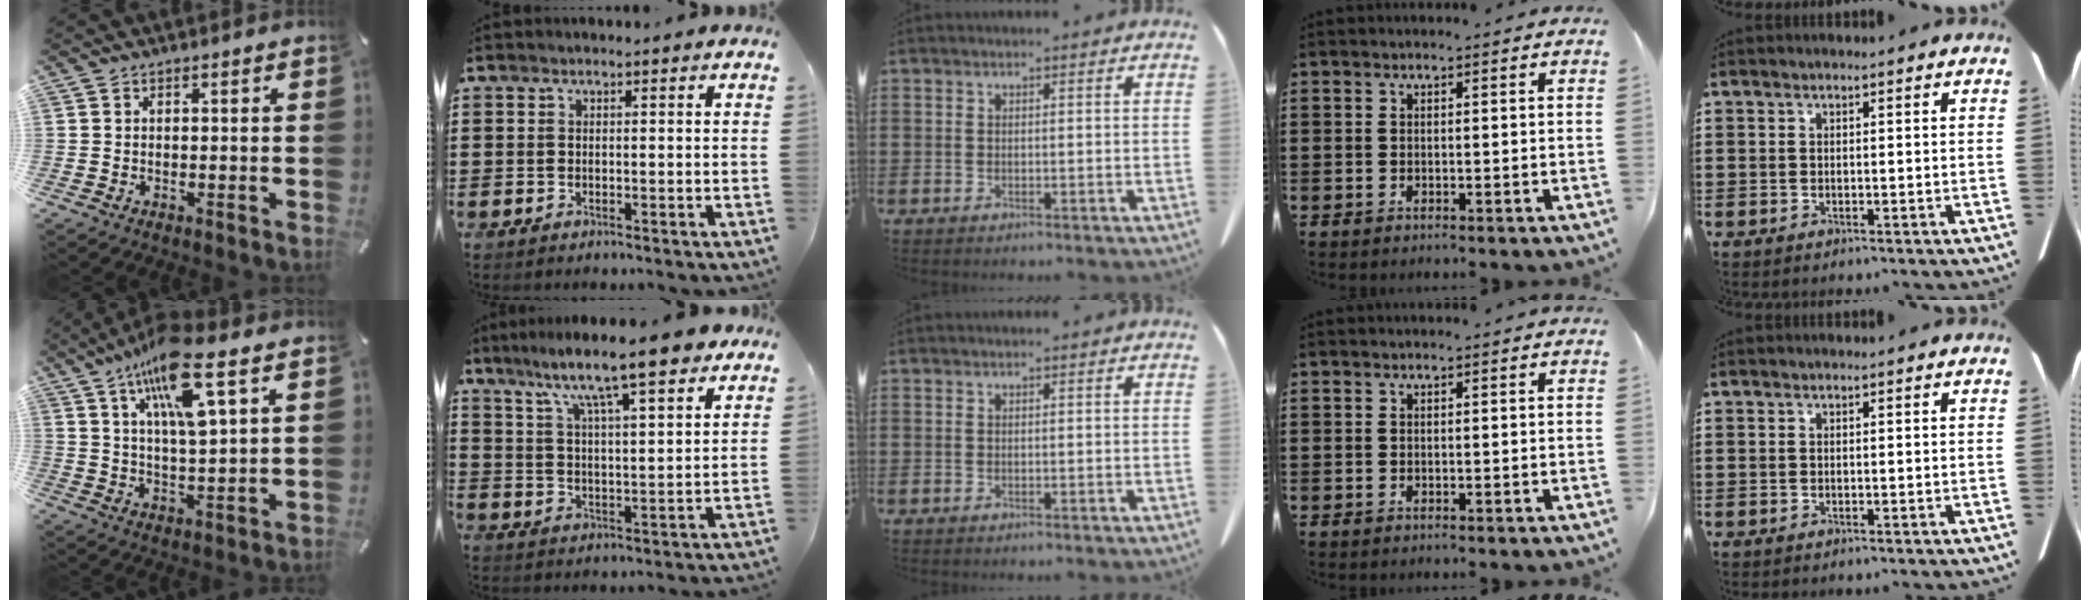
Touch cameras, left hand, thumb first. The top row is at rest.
{"thumb": {"total": 15.1, "force": [8.4, 3.5, 12.0], "torque": [-0.230, -0.024, 0.137]}, "index": {"total": 9.5, "force": [7.8, 0.9, 5.5], "torque": [-0.120, -0.046, 0.125]}}